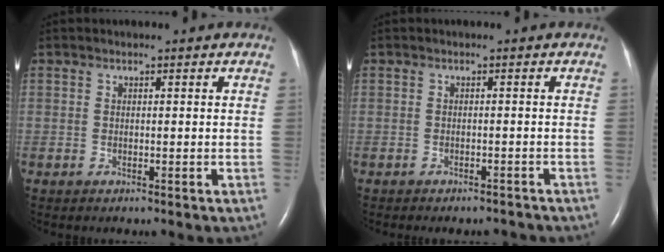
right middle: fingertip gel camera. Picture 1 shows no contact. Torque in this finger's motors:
{"motor_torque": [0.28, -0.29, 0.03, 0.03]}